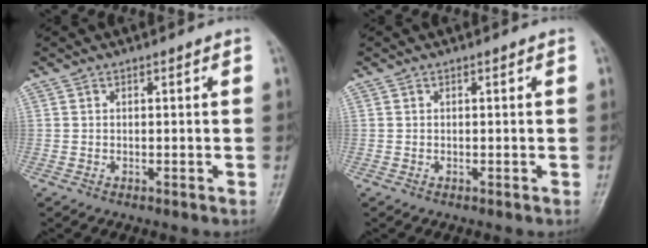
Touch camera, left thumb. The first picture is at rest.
{"total": 0.0}